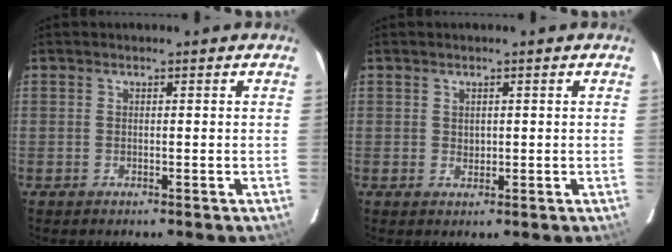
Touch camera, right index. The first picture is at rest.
{"total": 1.0, "force": [0.5, 0.8, 0.4], "torque": [-0.004, 0.003, 0.011]}